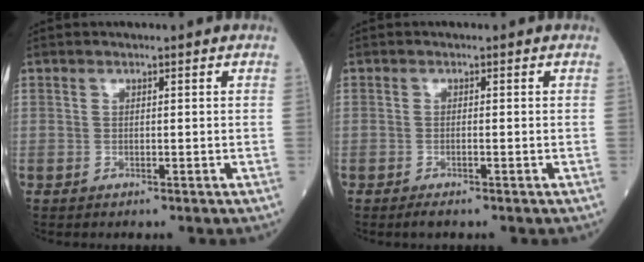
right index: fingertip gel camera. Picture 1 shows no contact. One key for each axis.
{"total": 1.5, "fx": -1.0, "fy": 0.1, "fz": 1.1, "tx": -0.025, "ty": -0.005, "tz": -0.018}